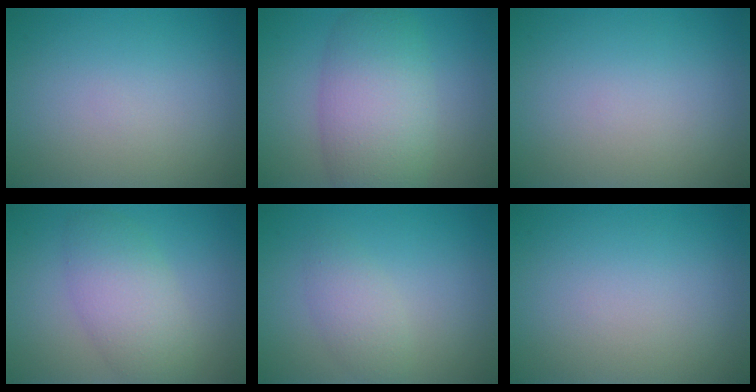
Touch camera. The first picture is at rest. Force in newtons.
{"total": 7.3, "press": 7.2, "slide": 0.3}
{"total": 0.0}
{"total": 4.5, "press": 4.5, "slide": 0.2}
{"total": 2.1, "press": 2.1, "slide": 0.2}
{"total": 0.0}